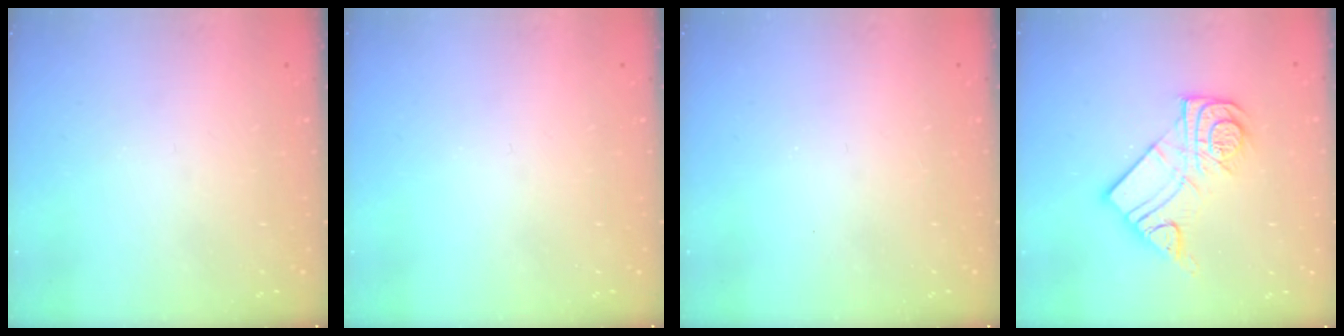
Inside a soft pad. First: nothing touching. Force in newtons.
{"total": 0.0}
{"total": 1.6, "press": 1.6, "slide": 0.2}
{"total": 12.9, "press": 12.8, "slide": 0.9}